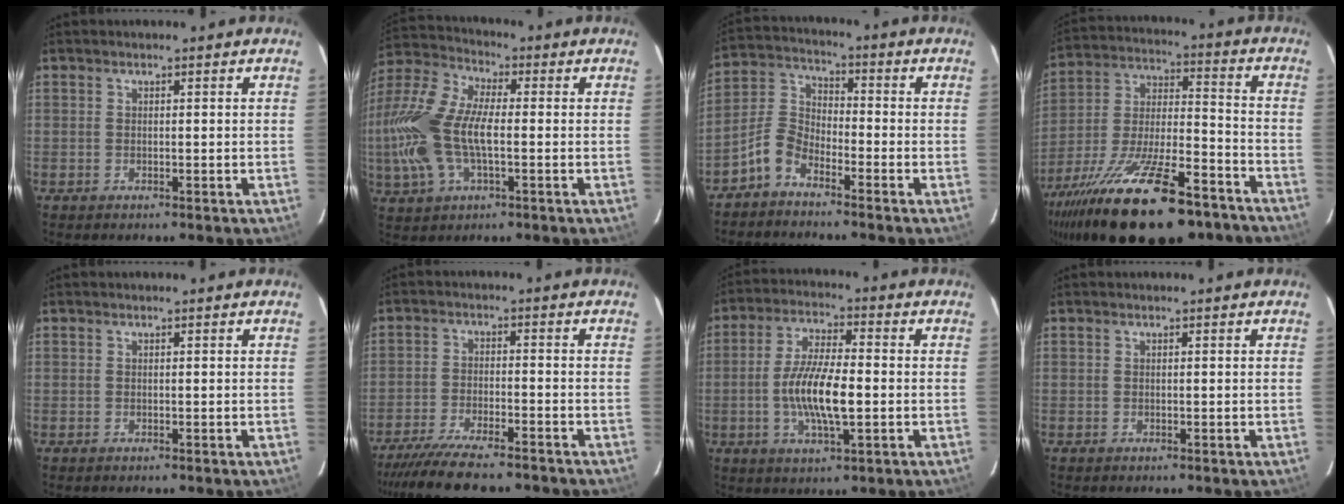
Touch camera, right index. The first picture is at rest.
{"total": 18.2, "force": [-1.7, 9.1, 15.7], "torque": [-0.342, 0.006, -0.036]}
{"total": 6.2, "force": [-4.4, 3.0, 3.1], "torque": [-0.077, 0.021, -0.097]}
{"total": 29.9, "force": [-20.4, 9.9, 19.4], "torque": [-0.367, -0.045, -0.313]}
{"total": 0.0}
{"total": 13.4, "force": [-11.6, 2.5, 6.2], "torque": [-0.137, -0.025, -0.188]}
{"total": 10.8, "force": [-1.9, 3.0, 10.2], "torque": [-0.201, 0.000, -0.036]}
{"total": 0.0}